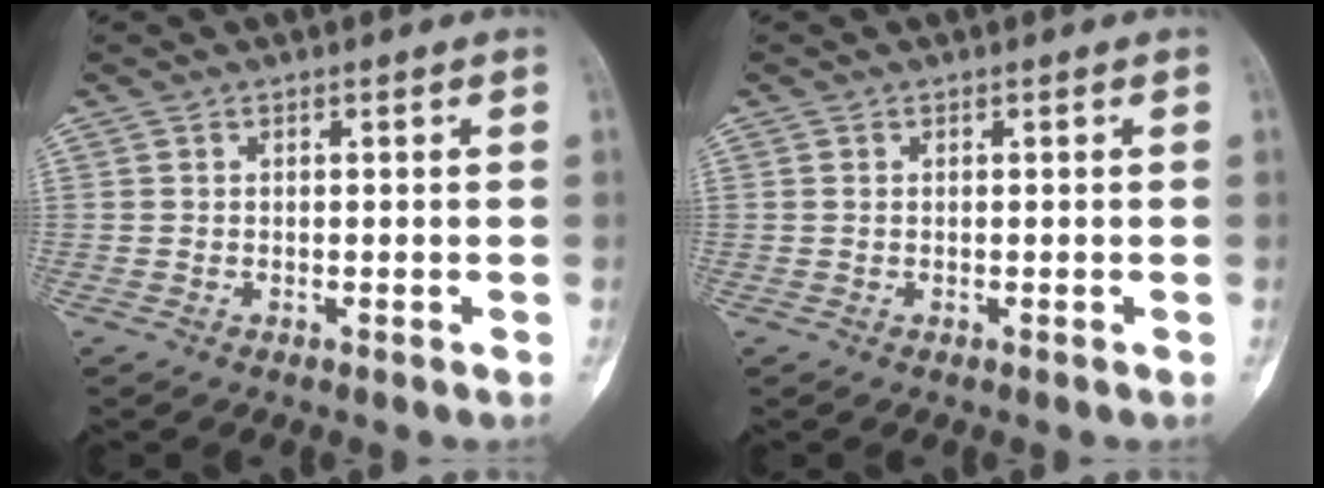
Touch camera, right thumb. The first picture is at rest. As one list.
[{"total": 0.0}]